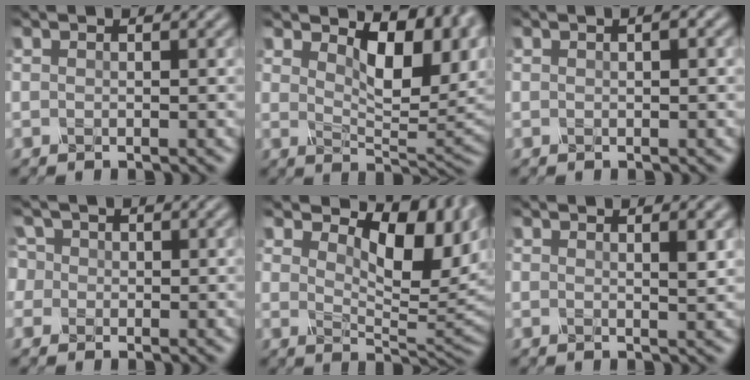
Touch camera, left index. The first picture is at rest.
{"total": 8.7, "force": [3.4, 4.1, 6.8], "torque": [-0.106, -0.007, 0.054]}
{"total": 0.8, "force": [0.2, 0.2, 0.7], "torque": [-0.011, 0.002, 0.003]}
{"total": 3.6, "force": [1.1, 3.2, 1.5], "torque": [-0.038, 0.018, 0.001]}
{"total": 9.2, "force": [3.1, 4.6, 7.3], "torque": [-0.110, -0.004, 0.046]}
{"total": 1.6, "force": [0.8, 0.5, 1.4], "torque": [-0.013, -0.001, 0.009]}